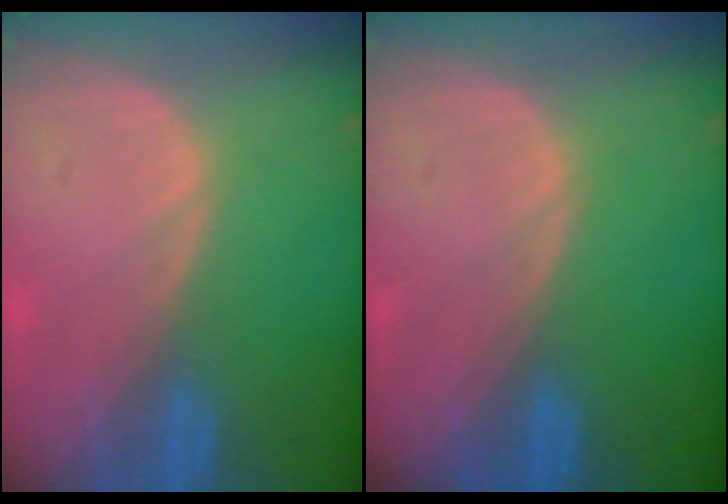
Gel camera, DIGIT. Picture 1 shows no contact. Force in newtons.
{"total": 0.0}